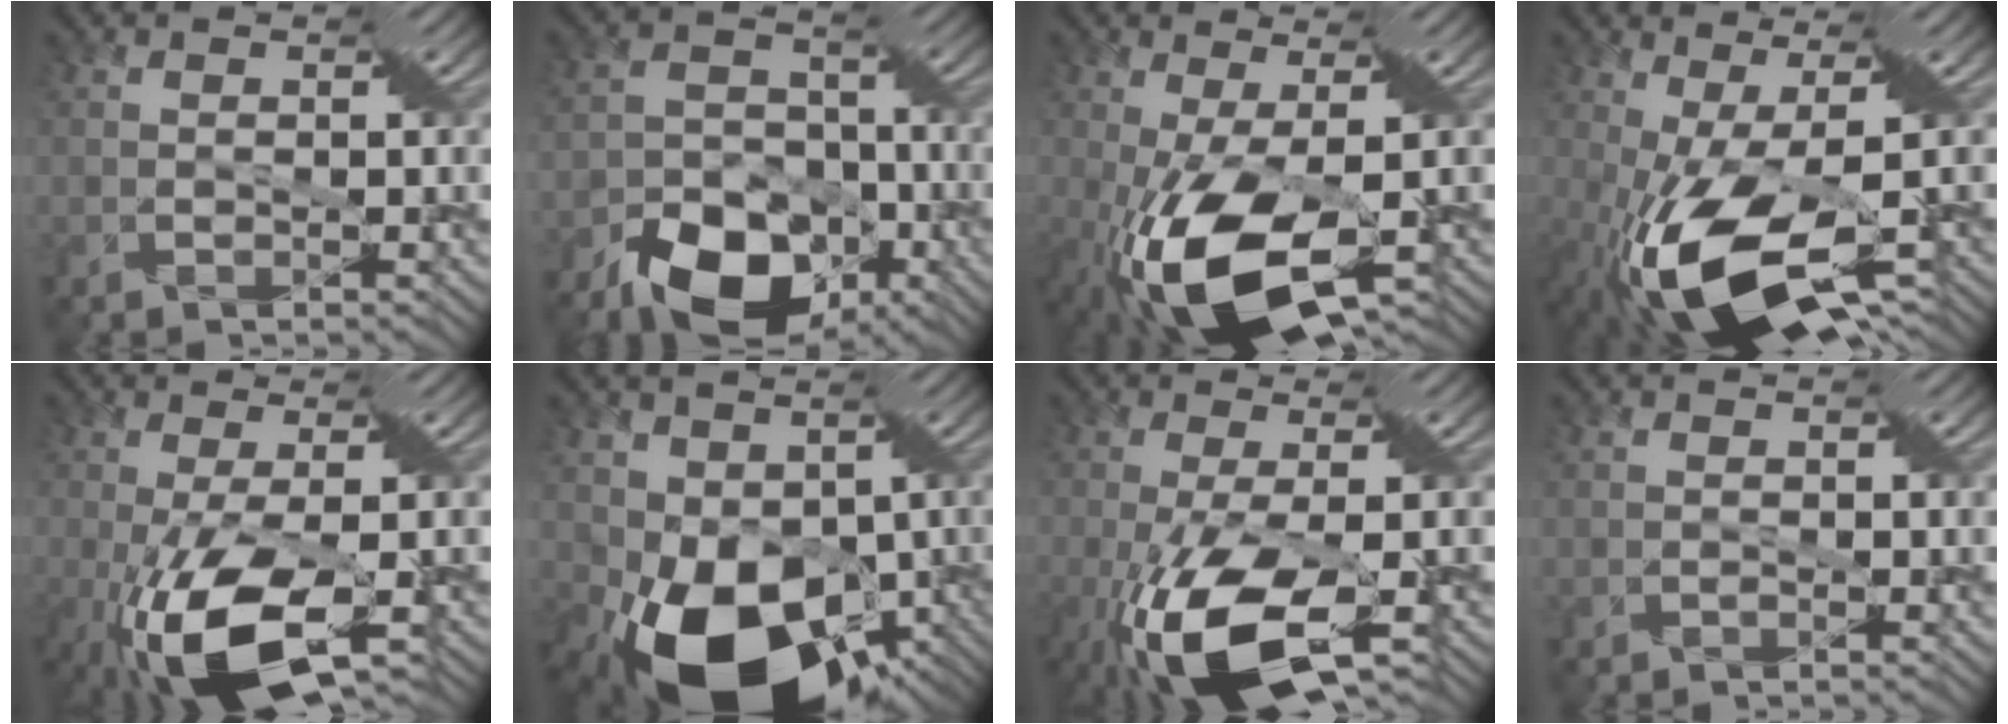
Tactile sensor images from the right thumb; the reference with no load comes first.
{"total": 13.7, "force": [-8.5, 7.8, 7.4], "torque": [-0.142, -0.026, -0.157]}
{"total": 12.1, "force": [-4.2, 4.9, 10.2], "torque": [-0.221, -0.037, -0.070]}
{"total": 13.0, "force": [-4.9, 4.5, 11.2], "torque": [-0.223, -0.023, -0.080]}
{"total": 11.0, "force": [-4.3, 3.8, 9.4], "torque": [-0.201, -0.038, -0.070]}
{"total": 14.5, "force": [-3.2, 10.0, 10.0], "torque": [-0.170, -0.045, -0.046]}
{"total": 12.4, "force": [-5.3, 4.3, 10.3], "torque": [-0.223, -0.038, -0.088]}
{"total": 0.0}